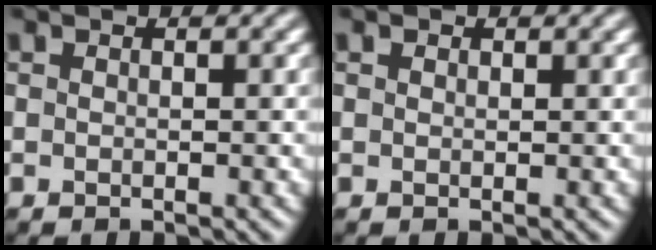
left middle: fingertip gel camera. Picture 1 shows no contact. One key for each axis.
{"total": 0.5, "fx": 0.4, "fy": 0.3, "fz": 0.1, "tx": -0.001, "ty": 0.000, "tz": 0.005}